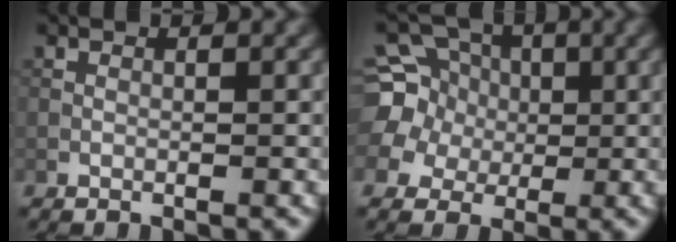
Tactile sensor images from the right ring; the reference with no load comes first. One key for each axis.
{"total": 9.4, "fx": 2.1, "fy": 8.4, "fz": 3.7, "tx": -0.103, "ty": 0.038, "tz": 0.022}